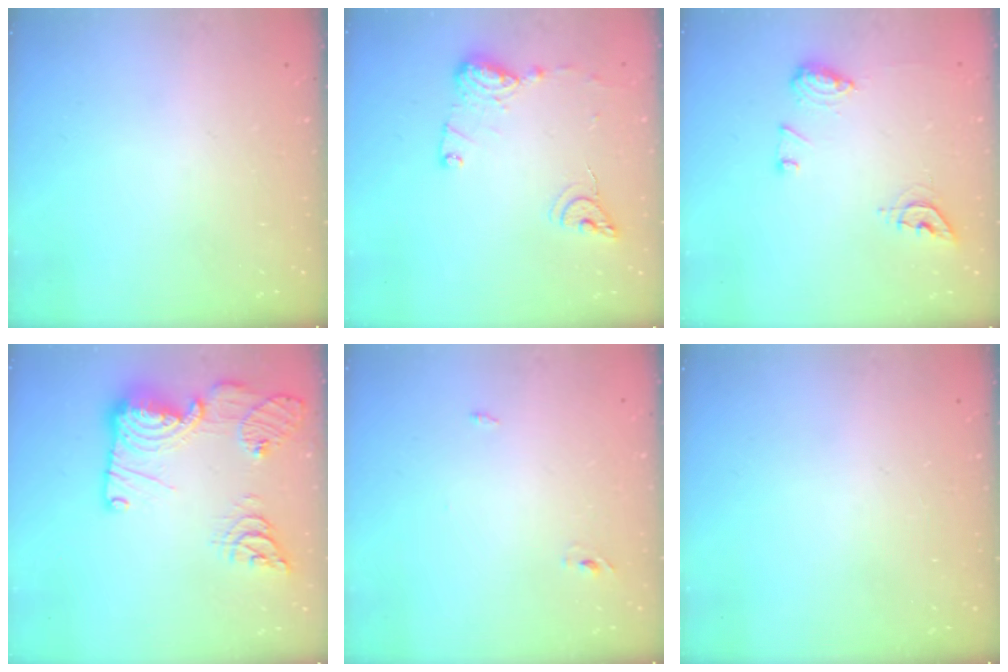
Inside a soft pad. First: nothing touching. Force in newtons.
{"total": 12.2, "press": 12.2, "slide": 1.0}
{"total": 10.5, "press": 10.5, "slide": 0.7}
{"total": 22.8, "press": 22.7, "slide": 2.3}
{"total": 2.4, "press": 2.2, "slide": 1.0}
{"total": 0.0}